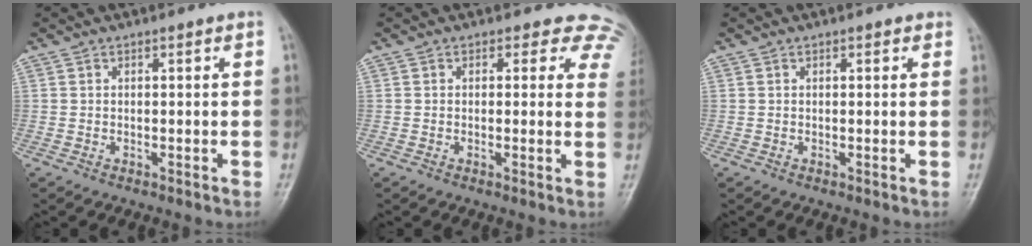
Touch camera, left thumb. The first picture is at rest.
{"total": 6.9, "force": [4.8, 4.4, 2.4], "torque": [0.017, -0.012, 0.023]}
{"total": 0.8, "force": [0.5, 0.4, 0.5], "torque": [-0.006, -0.001, 0.003]}